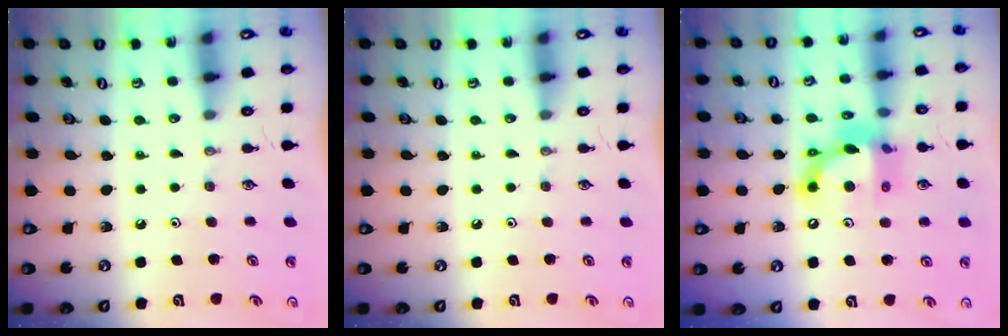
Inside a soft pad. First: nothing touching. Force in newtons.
{"total": 0.0}
{"total": 14.7, "press": 14.7, "slide": 0.8}